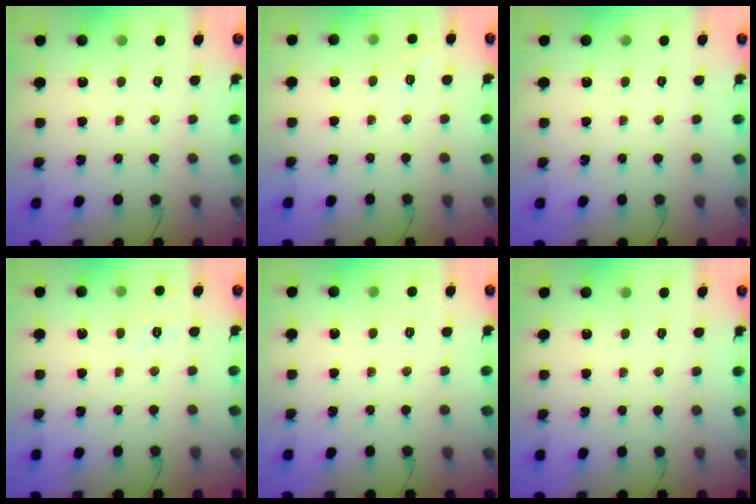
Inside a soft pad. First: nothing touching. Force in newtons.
{"total": 4.7, "press": 4.2, "slide": 1.9}
{"total": 0.0}
{"total": 7.0, "press": 6.7, "slide": 2.1}
{"total": 5.2, "press": 5.1, "slide": 1.1}
{"total": 0.0}